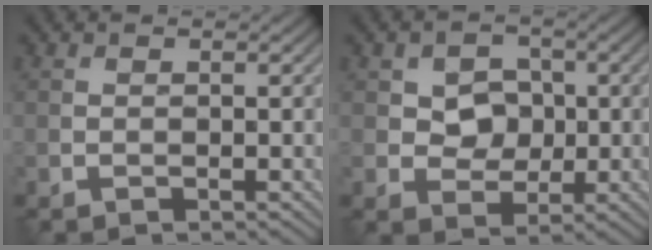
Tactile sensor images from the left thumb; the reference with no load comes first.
{"total": 4.4, "force": [0.3, 3.7, 2.3], "torque": [-0.049, -0.003, -0.005]}